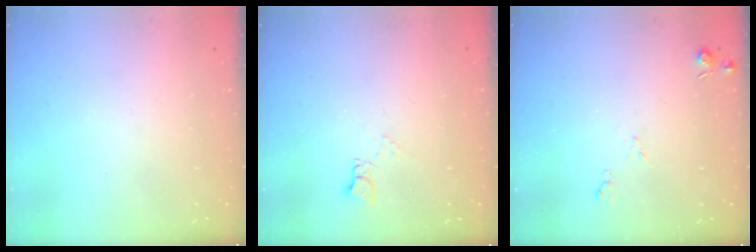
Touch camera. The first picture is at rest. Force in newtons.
{"total": 5.1, "press": 5.0, "slide": 0.7}
{"total": 5.4, "press": 5.4, "slide": 0.8}